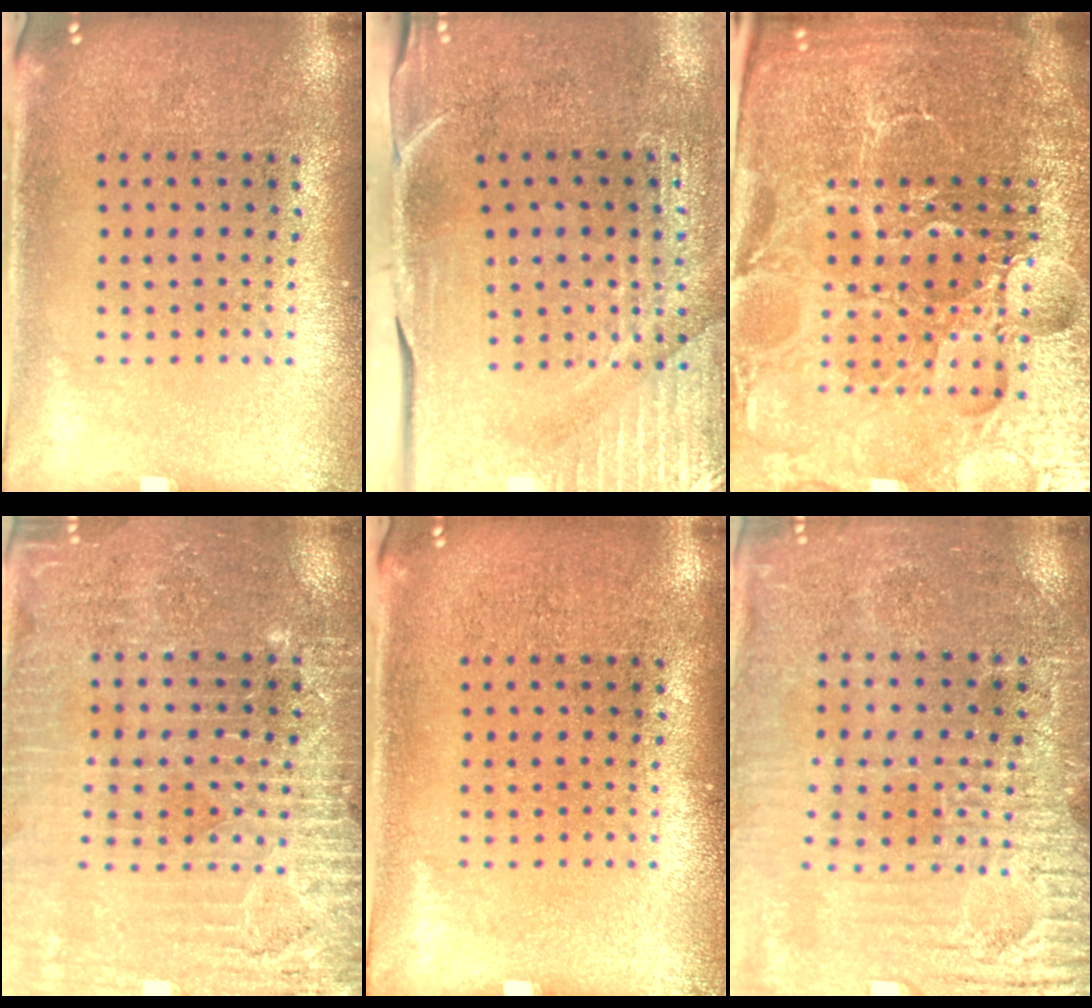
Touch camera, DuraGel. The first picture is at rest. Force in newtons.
{"total": 4.6, "press": 3.9, "slide": 2.5}
{"total": 6.6, "press": 5.9, "slide": 3.1}
{"total": 3.3, "press": 3.2, "slide": 0.5}
{"total": 0.0}
{"total": 3.6, "press": 3.5, "slide": 0.4}